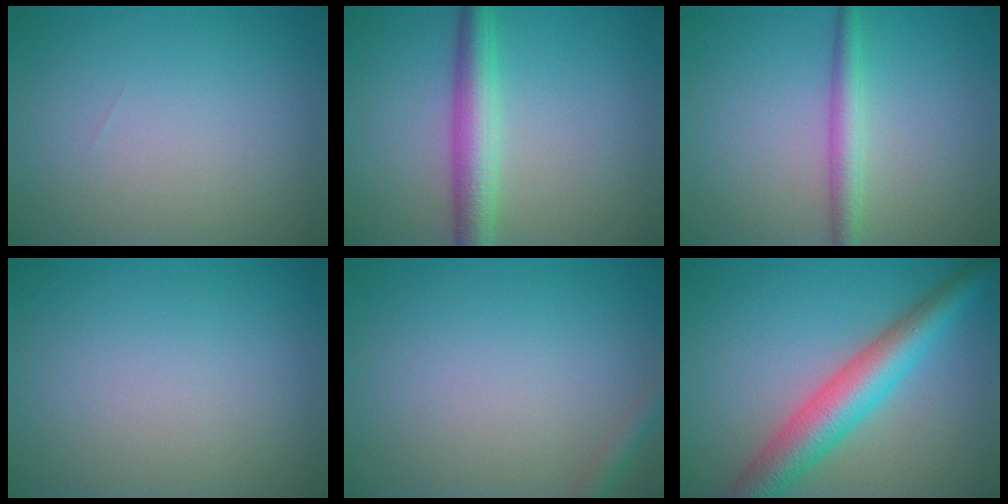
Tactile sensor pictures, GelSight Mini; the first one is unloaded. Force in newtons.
{"total": 4.3, "press": 4.3, "slide": 0.1}
{"total": 2.5, "press": 2.5, "slide": 0.0}
{"total": 0.0}
{"total": 1.4, "press": 1.3, "slide": 0.1}
{"total": 6.6, "press": 6.6, "slide": 0.1}